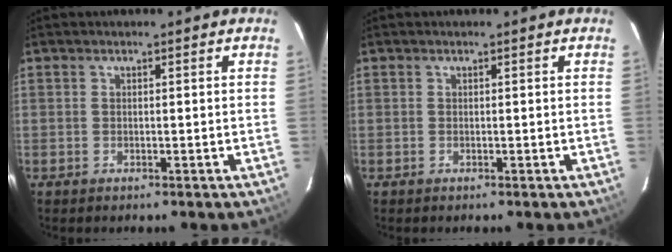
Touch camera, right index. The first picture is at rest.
{"total": 0.0}